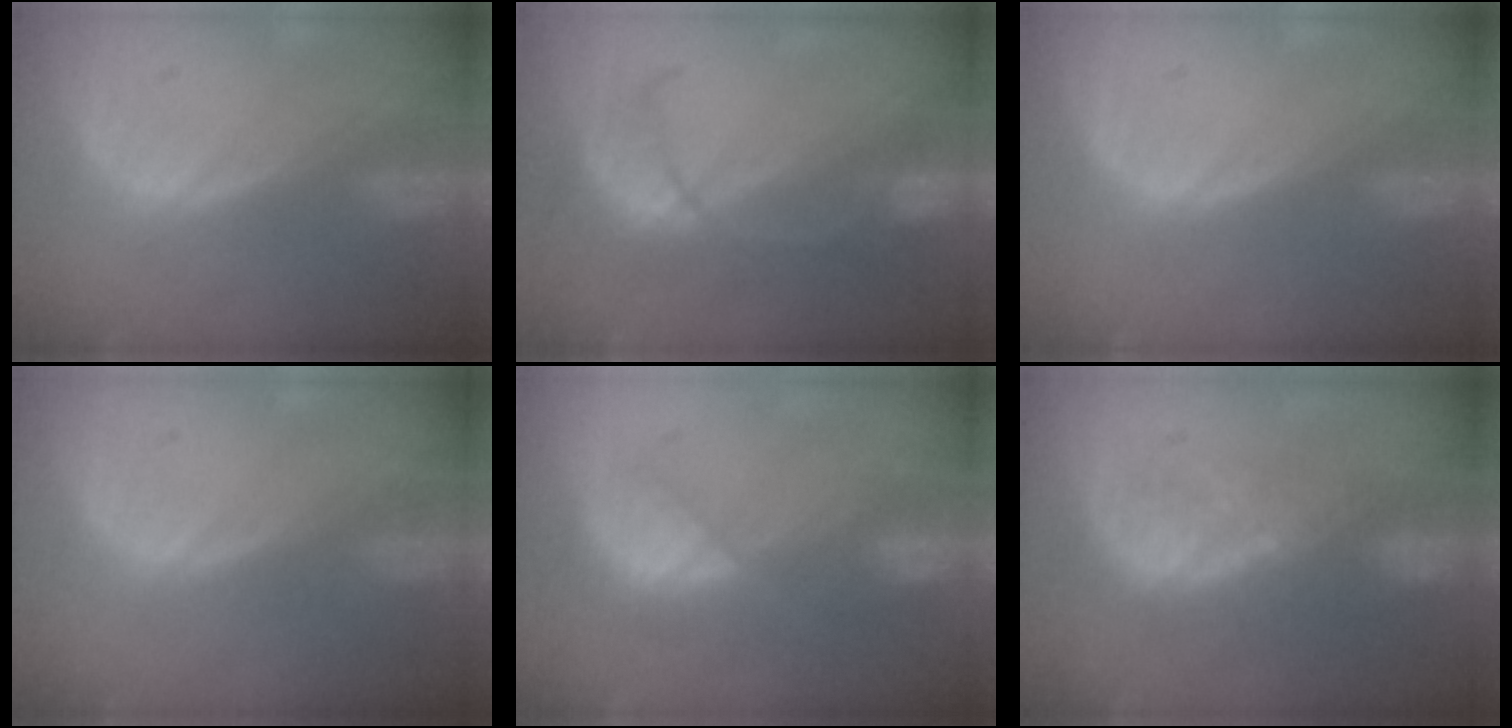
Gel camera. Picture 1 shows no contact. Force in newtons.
{"total": 8.0, "press": 7.3, "slide": 3.3}
{"total": 0.0}
{"total": 0.0}
{"total": 7.8, "press": 7.1, "slide": 3.1}
{"total": 8.4, "press": 7.8, "slide": 3.0}